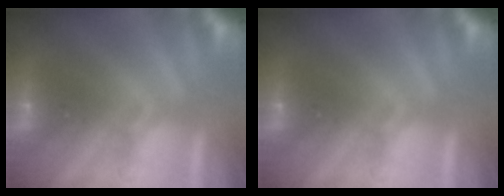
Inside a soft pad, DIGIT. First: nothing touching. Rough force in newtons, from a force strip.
{"total": 0.0}